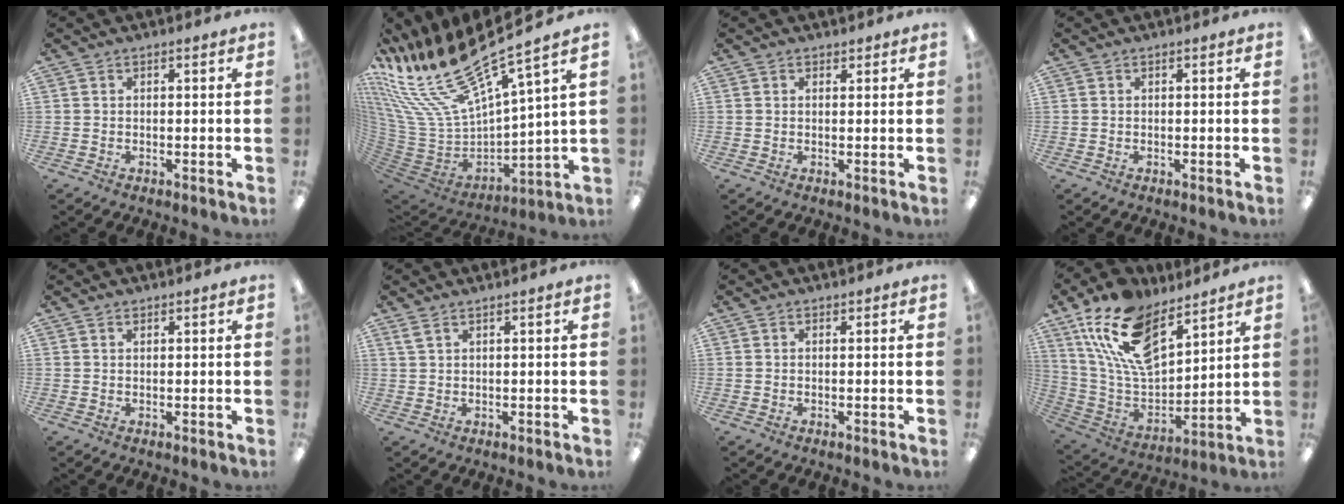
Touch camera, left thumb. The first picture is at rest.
{"total": 25.7, "force": [18.8, 9.2, 15.0], "torque": [-0.286, -0.149, 0.341]}
{"total": 1.0, "force": [0.7, 0.6, 0.1], "torque": [0.006, -0.002, 0.012]}
{"total": 0.0}
{"total": 0.7, "force": [0.6, 0.2, 0.2], "torque": [-0.004, 0.001, 0.012]}
{"total": 1.7, "force": [1.2, 0.3, 1.2], "torque": [-0.027, 0.002, 0.022]}
{"total": 0.0}
{"total": 19.1, "force": [12.0, 9.5, 11.5], "torque": [-0.238, -0.061, 0.219]}